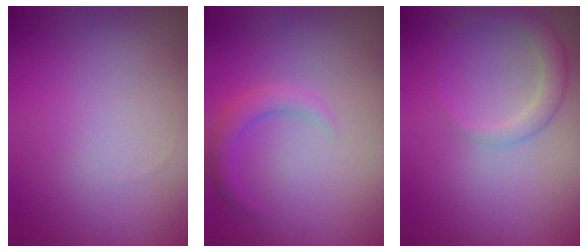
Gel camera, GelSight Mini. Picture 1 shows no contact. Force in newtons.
{"total": 2.2, "press": 2.1, "slide": 0.2}
{"total": 2.5, "press": 2.5, "slide": 0.1}